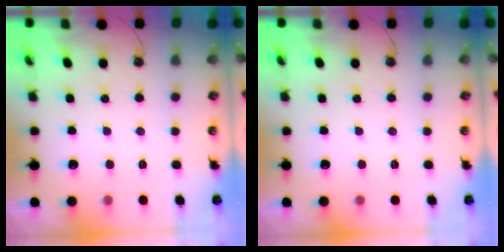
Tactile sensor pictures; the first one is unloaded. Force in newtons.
{"total": 0.0}